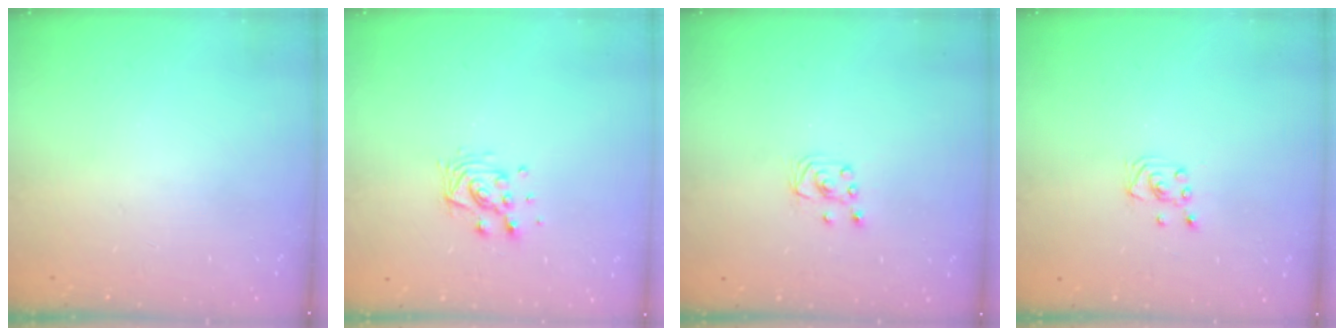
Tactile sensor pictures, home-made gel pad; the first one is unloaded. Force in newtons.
{"total": 9.8, "press": 9.8, "slide": 0.6}
{"total": 3.2, "press": 3.2, "slide": 0.2}
{"total": 2.3, "press": 2.3, "slide": 0.2}